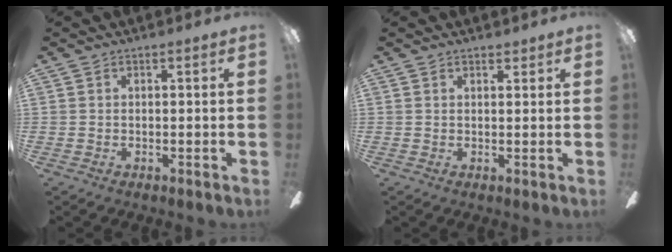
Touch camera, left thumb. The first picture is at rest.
{"total": 1.4, "force": [1.3, 0.6, 0.3], "torque": [0.001, -0.004, 0.022]}